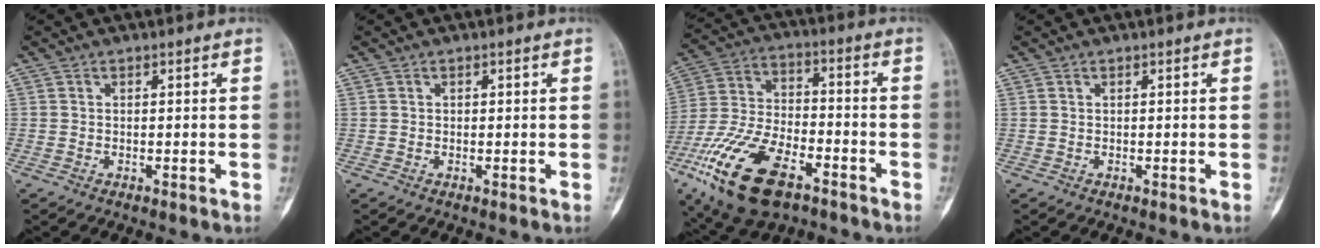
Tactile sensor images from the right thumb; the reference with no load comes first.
{"total": 0.0}
{"total": 20.1, "force": [-10.6, 9.5, 14.1], "torque": [-0.289, 0.031, -0.195]}
{"total": 0.0}